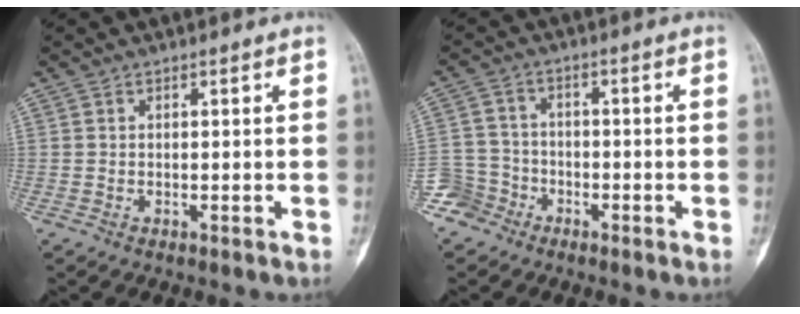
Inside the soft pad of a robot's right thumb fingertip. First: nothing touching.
{"total": 6.0, "force": [-4.0, 4.5, 0.0], "torque": [0.028, 0.029, -0.086]}